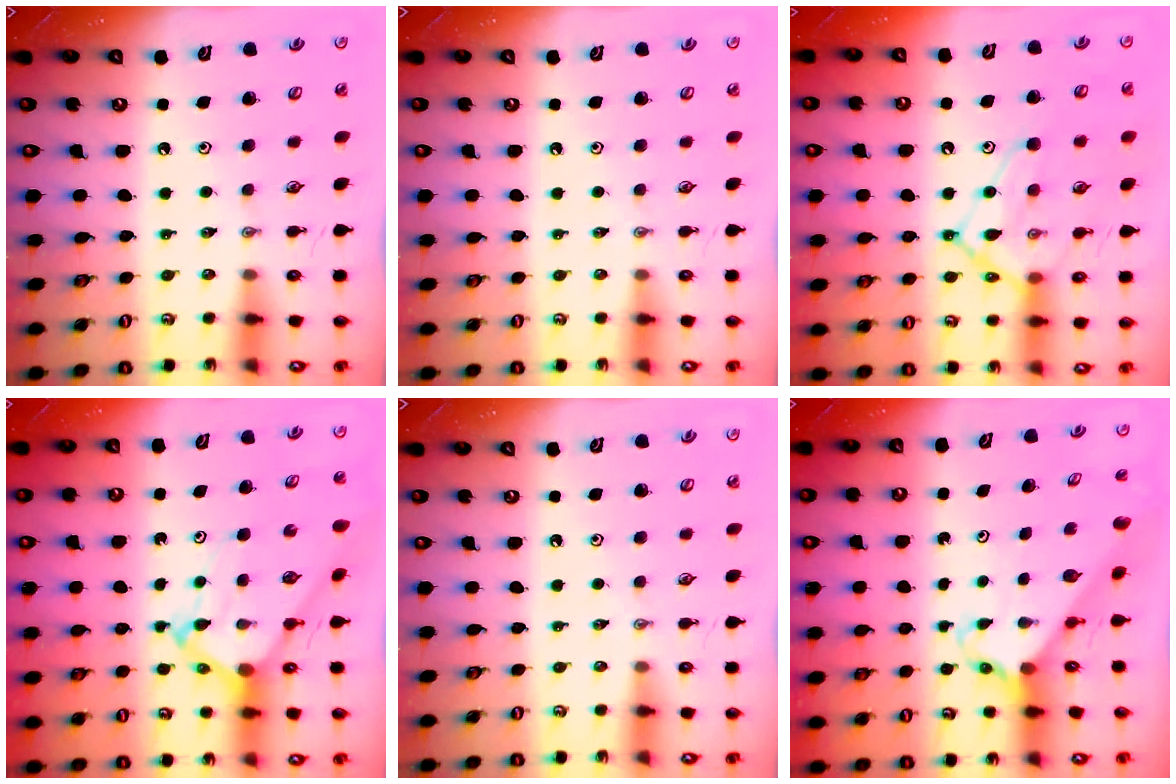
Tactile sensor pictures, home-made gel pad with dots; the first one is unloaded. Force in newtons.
{"total": 0.0}
{"total": 15.9, "press": 15.8, "slide": 1.6}
{"total": 8.4, "press": 8.4, "slide": 0.8}
{"total": 0.0}
{"total": 2.5, "press": 2.5, "slide": 0.2}